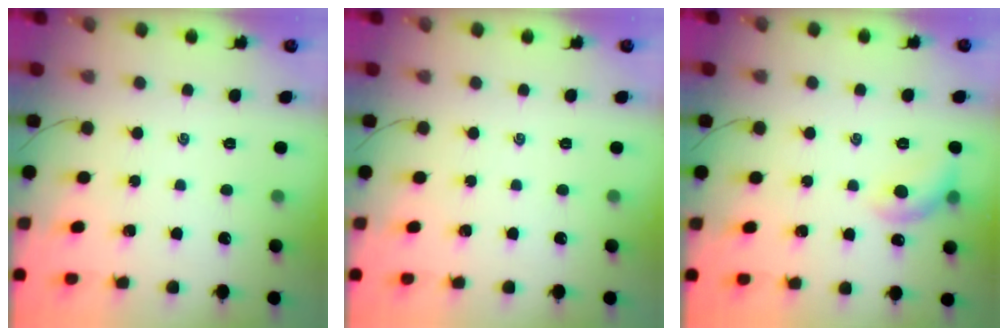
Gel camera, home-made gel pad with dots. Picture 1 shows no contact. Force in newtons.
{"total": 0.0}
{"total": 8.0, "press": 7.9, "slide": 1.0}